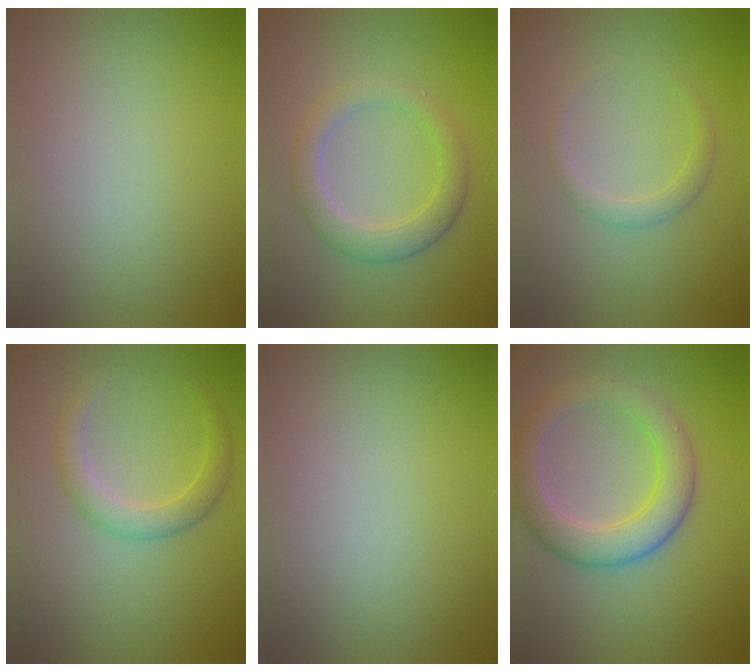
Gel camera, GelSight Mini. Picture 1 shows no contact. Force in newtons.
{"total": 3.5, "press": 3.5, "slide": 0.4}
{"total": 1.5, "press": 1.5, "slide": 0.2}
{"total": 2.6, "press": 2.6, "slide": 0.0}
{"total": 0.0}
{"total": 5.3, "press": 5.3, "slide": 0.4}